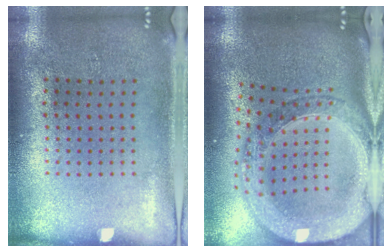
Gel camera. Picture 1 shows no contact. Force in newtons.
{"total": 2.8, "press": 2.3, "slide": 1.6}